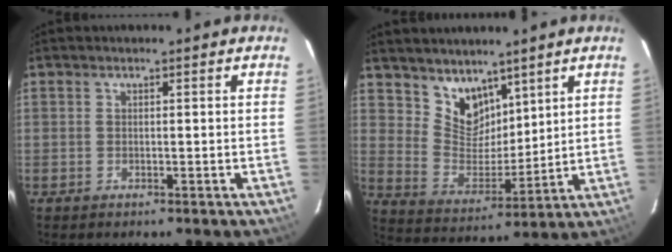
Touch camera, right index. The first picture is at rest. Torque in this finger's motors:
{"motor_torque": [-0.05, 0.24, -0.02, 0.01]}